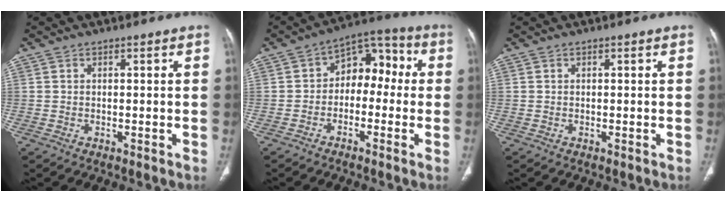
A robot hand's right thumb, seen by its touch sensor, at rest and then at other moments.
{"total": 9.4, "force": [-0.7, 6.6, 6.7], "torque": [-0.054, 0.047, -0.028]}
{"total": 0.0}